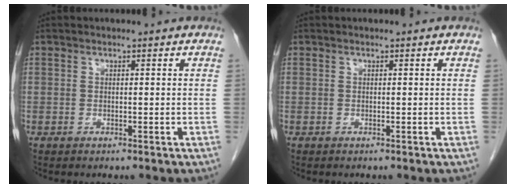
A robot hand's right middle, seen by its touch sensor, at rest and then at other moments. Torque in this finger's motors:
{"motor_torque": [1.14, -1.00, 0.04, 0.01]}